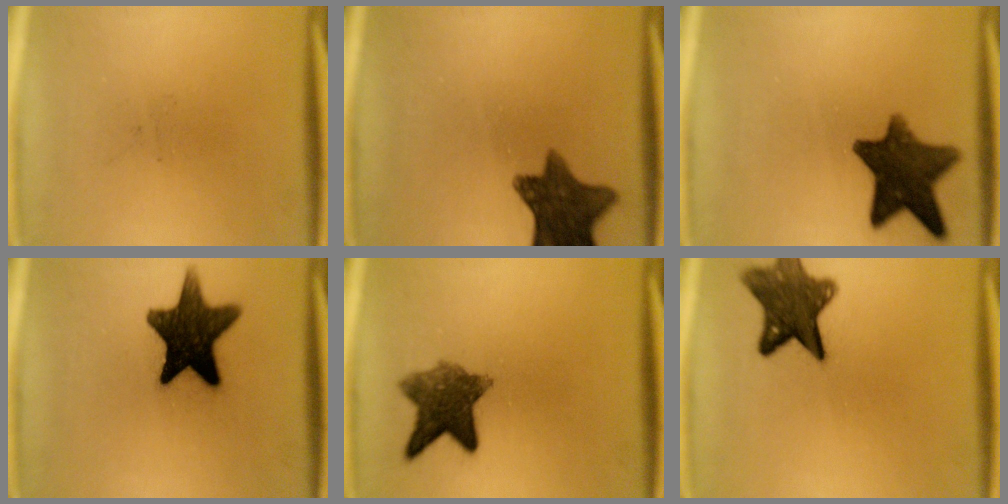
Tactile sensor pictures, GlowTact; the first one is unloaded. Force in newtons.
{"total": 10.9}
{"total": 12.0}
{"total": 15.5}
{"total": 8.2}
{"total": 10.5}